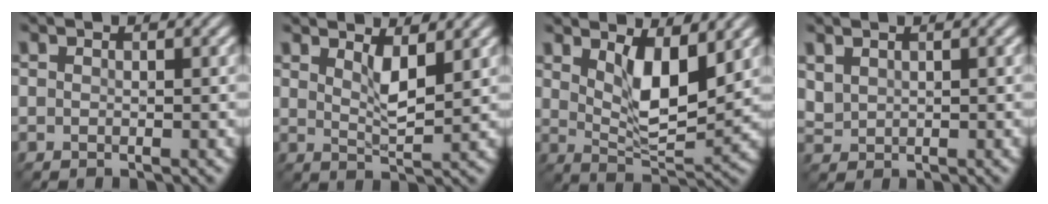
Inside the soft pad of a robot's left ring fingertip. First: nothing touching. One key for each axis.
{"total": 2.2, "fx": 1.5, "fy": 0.3, "fz": 1.6, "tx": -0.032, "ty": -0.005, "tz": 0.029}
{"total": 5.4, "fx": 2.3, "fy": 1.9, "fz": 4.4, "tx": -0.082, "ty": -0.009, "tz": 0.045}
{"total": 1.2, "fx": 0.8, "fy": 0.8, "fz": 0.2, "tx": -0.005, "ty": 0.001, "tz": 0.022}